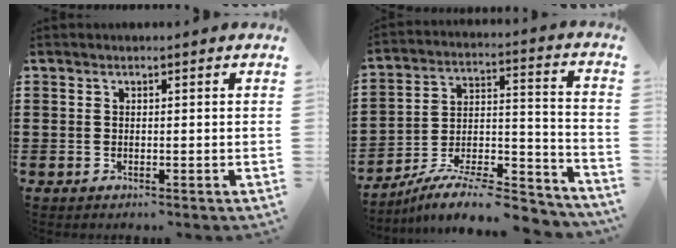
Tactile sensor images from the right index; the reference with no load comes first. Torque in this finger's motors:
{"motor_torque": [-0.10, 0.60, 0.10, 0.04]}